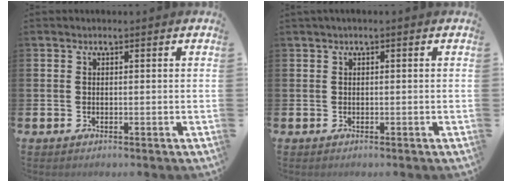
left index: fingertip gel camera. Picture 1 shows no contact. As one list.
[{"total": 0.5, "force": [0.0, 0.0, 0.5], "torque": [-0.016, 0.004, 0.000]}]